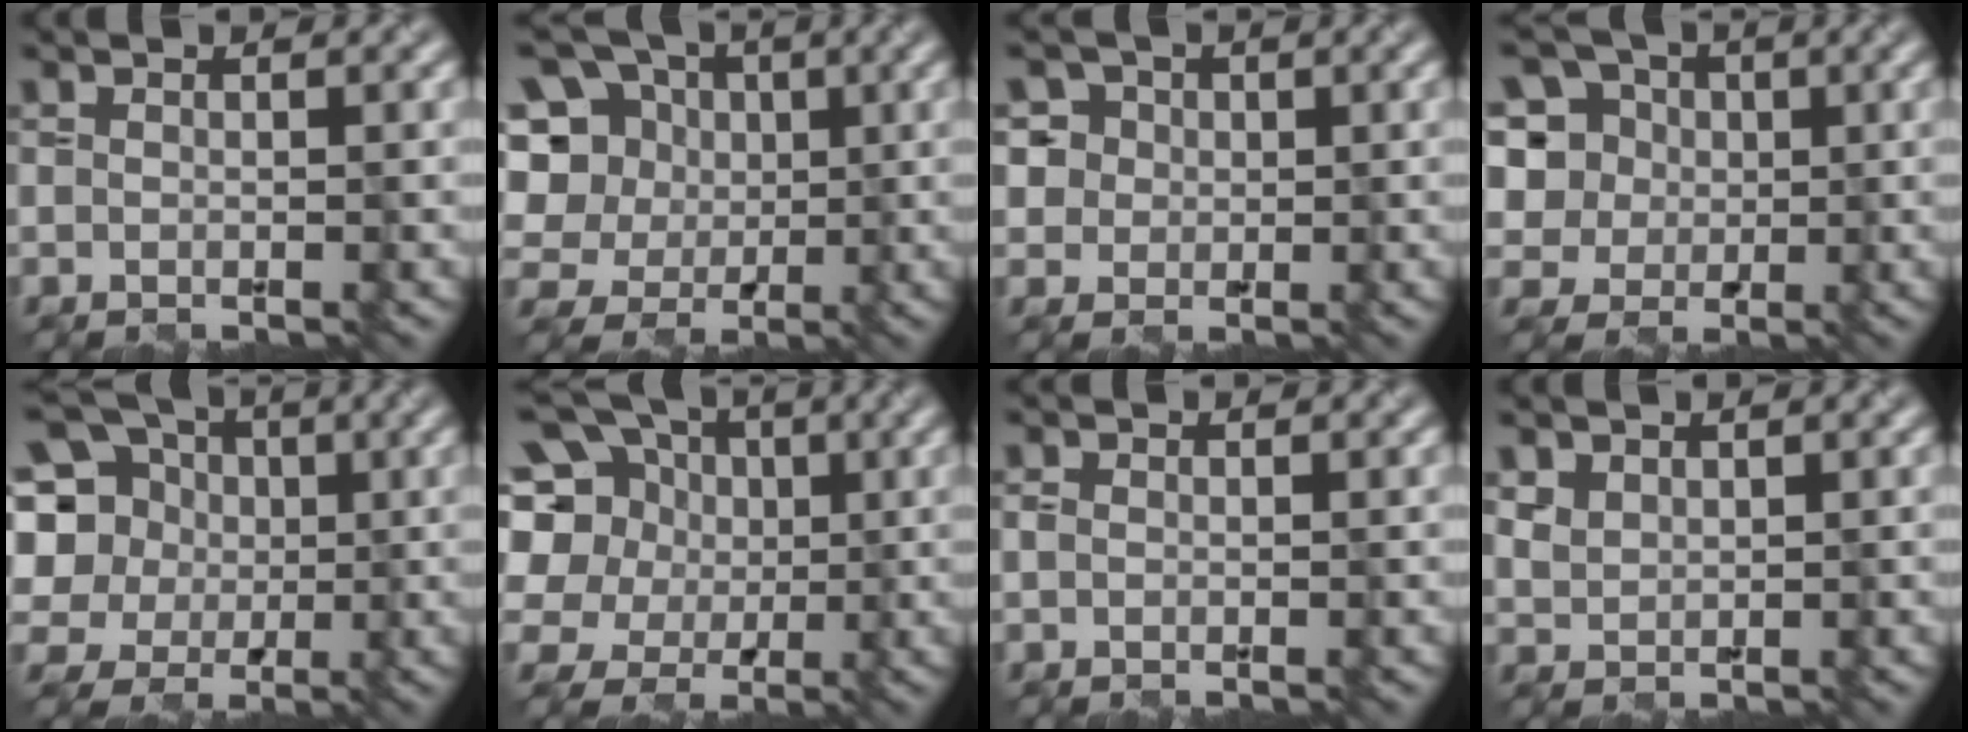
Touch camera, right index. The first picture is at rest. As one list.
[{"total": 9.8, "force": [2.2, 8.3, 4.7], "torque": [-0.119, 0.037, 0.004]}, {"total": 5.9, "force": [2.4, 4.9, 2.0], "torque": [-0.033, 0.020, 0.024]}, {"total": 10.4, "force": [3.3, 8.9, 4.1], "torque": [-0.108, 0.037, 0.044]}, {"total": 11.3, "force": [3.0, 9.6, 5.2], "torque": [-0.140, 0.033, 0.024]}, {"total": 12.6, "force": [3.7, 10.3, 6.3], "torque": [-0.160, 0.035, 0.034]}, {"total": 0.7, "force": [-0.1, 0.6, 0.3], "torque": [-0.005, -0.001, -0.003]}, {"total": 1.6, "force": [1.1, 1.1, 0.4], "torque": [-0.011, -0.001, 0.027]}]